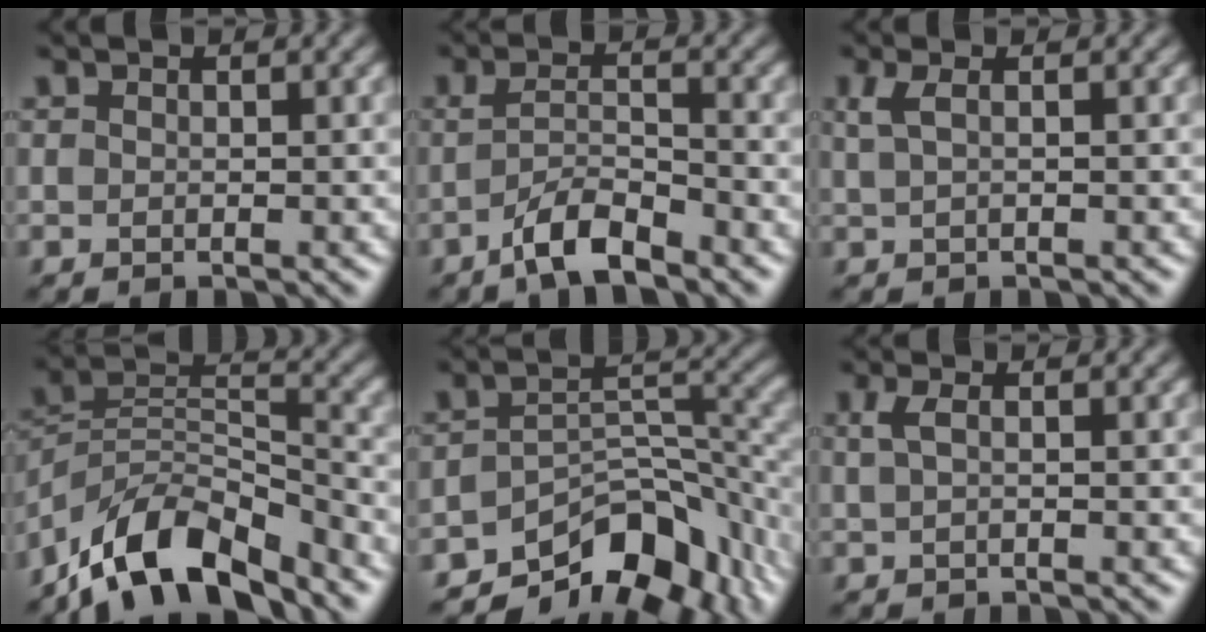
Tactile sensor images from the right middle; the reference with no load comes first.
{"total": 3.9, "force": [-2.4, 0.9, 2.9], "torque": [-0.056, 0.002, -0.050]}
{"total": 1.7, "force": [0.7, 0.6, 1.5], "torque": [-0.030, 0.003, 0.012]}
{"total": 10.5, "force": [-8.0, 3.9, 5.5], "torque": [-0.084, 0.005, -0.162]}
{"total": 9.6, "force": [-7.0, 4.2, 5.1], "torque": [-0.057, -0.011, -0.117]}
{"total": 1.4, "force": [0.4, 0.4, 1.3], "torque": [-0.030, 0.002, 0.007]}